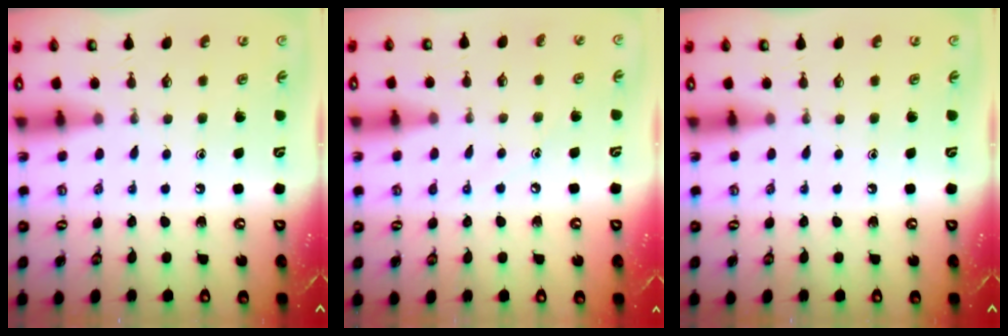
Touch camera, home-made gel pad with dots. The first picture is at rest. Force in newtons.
{"total": 3.8, "press": 3.8, "slide": 0.5}
{"total": 0.0}